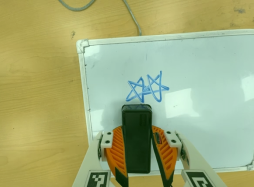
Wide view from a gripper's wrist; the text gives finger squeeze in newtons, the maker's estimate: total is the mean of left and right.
{"total": 7.6, "left": 6.1, "right": 9.1}